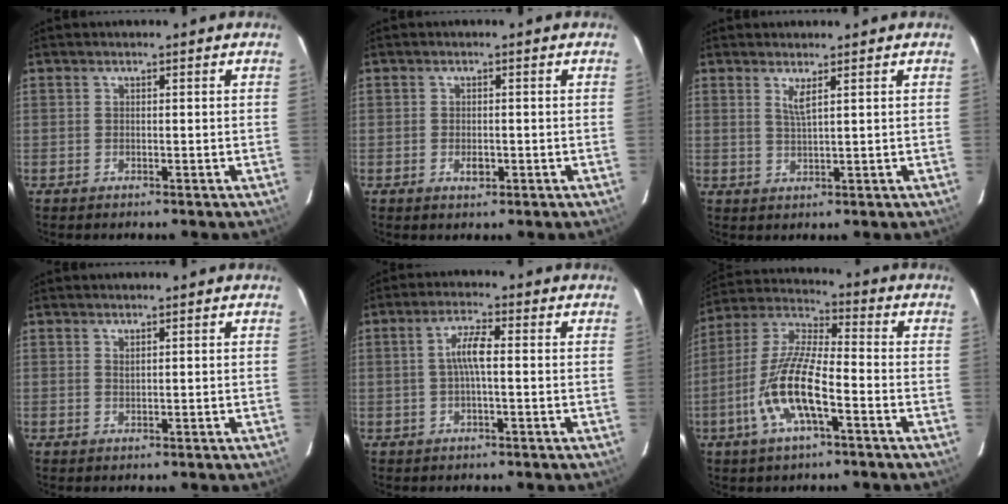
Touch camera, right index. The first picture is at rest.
{"total": 2.0, "force": [-0.7, 1.2, 1.4], "torque": [-0.024, 0.000, -0.012]}
{"total": 2.3, "force": [1.3, -0.2, 1.8], "torque": [-0.036, -0.007, 0.023]}
{"total": 0.7, "force": [0.6, 0.0, 0.3], "torque": [-0.005, 0.000, 0.012]}
{"total": 4.3, "force": [-0.1, 0.6, 4.2], "torque": [-0.081, 0.007, 0.001]}
{"total": 13.2, "force": [-5.3, 3.3, 11.7], "torque": [-0.245, -0.006, -0.105]}